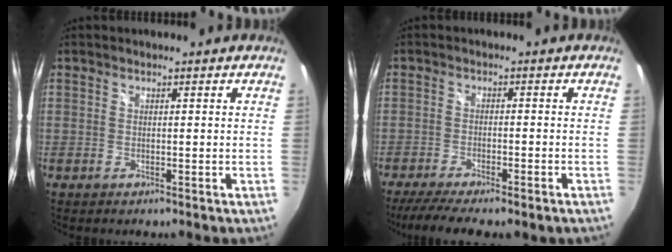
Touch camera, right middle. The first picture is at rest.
{"total": 9.9, "force": [-7.8, 1.5, 5.9], "torque": [-0.125, -0.032, -0.122]}